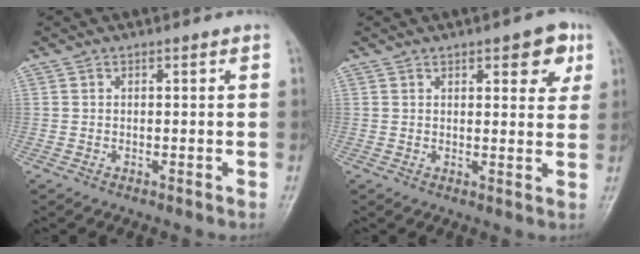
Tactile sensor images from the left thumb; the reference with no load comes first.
{"total": 6.4, "force": [3.2, 2.7, 4.9], "torque": [-0.037, -0.011, 0.034]}